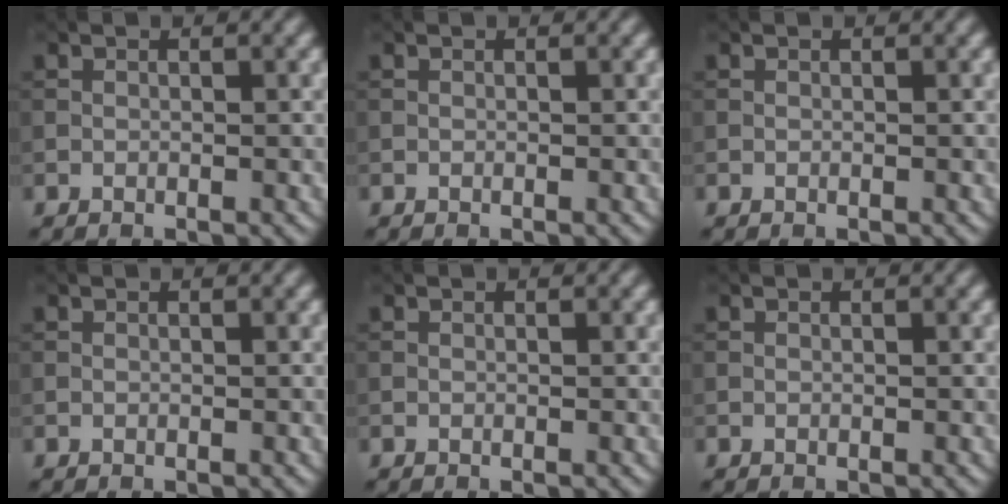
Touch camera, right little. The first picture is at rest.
{"total": 0.0}
{"total": 0.0}
{"total": 0.0}
{"total": 0.0}
{"total": 0.0}